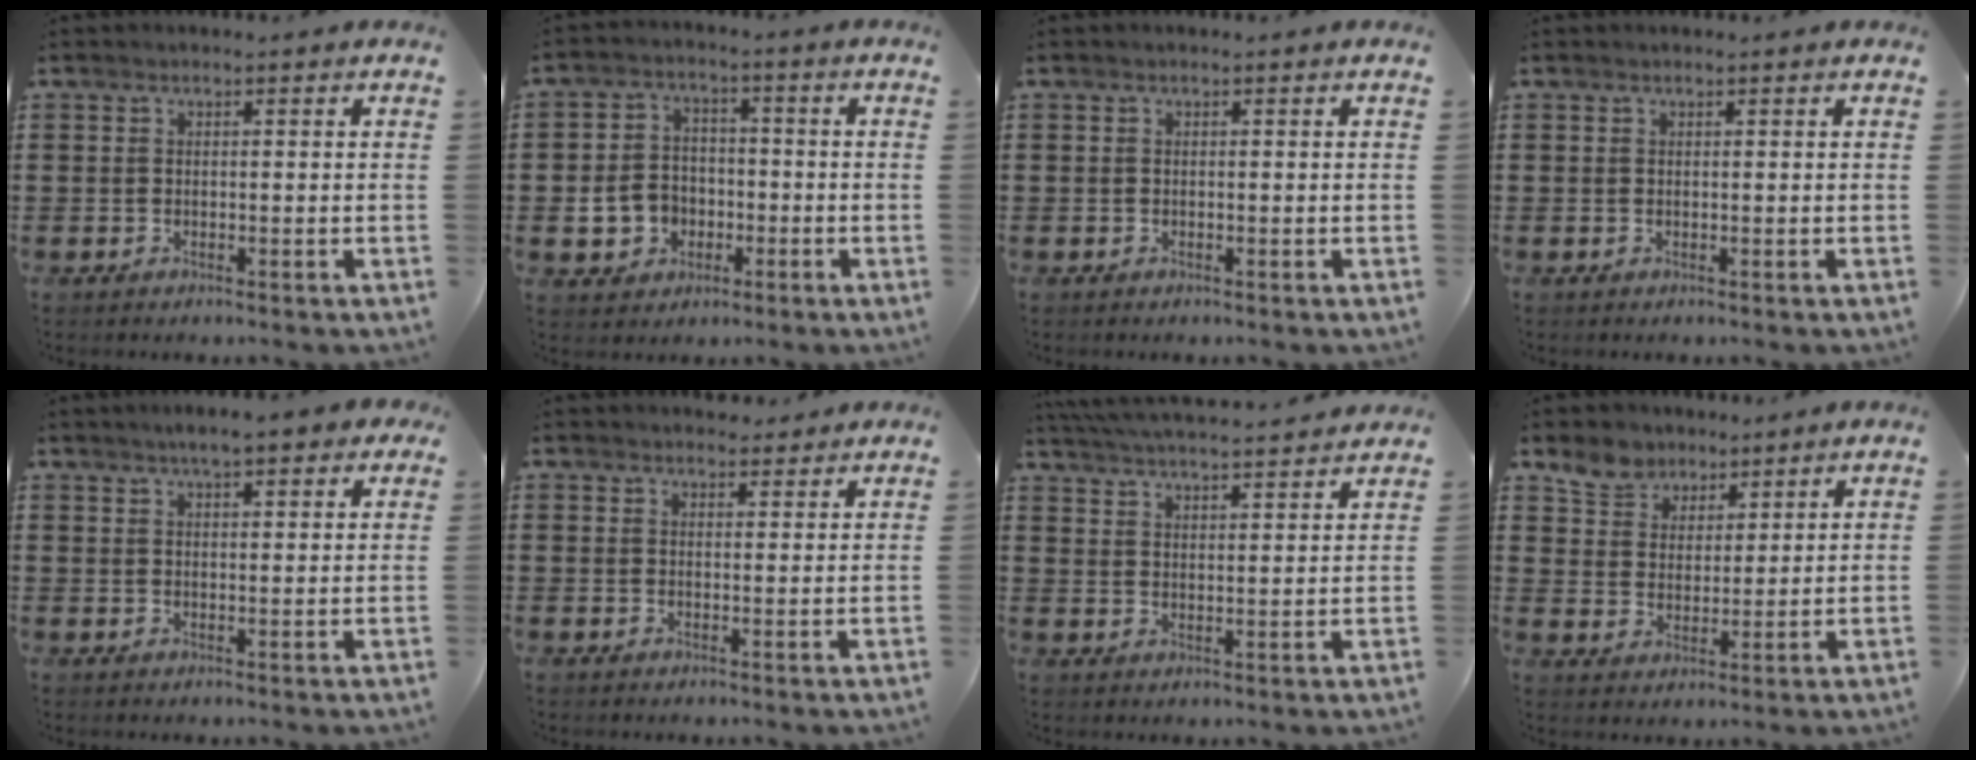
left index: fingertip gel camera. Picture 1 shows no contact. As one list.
[{"total": 6.2, "force": [-1.8, 5.1, 2.9], "torque": [-0.076, 0.010, -0.036]}, {"total": 0.0}, {"total": 0.0}, {"total": 3.8, "force": [2.8, 0.7, 2.4], "torque": [-0.046, 0.002, 0.047]}, {"total": 2.5, "force": [2.4, 0.7, 0.2], "torque": [-0.002, -0.005, 0.045]}, {"total": 5.0, "force": [4.9, -0.3, 1.1], "torque": [-0.042, -0.031, 0.085]}, {"total": 5.4, "force": [4.3, 3.2, 0.4], "torque": [-0.036, -0.003, 0.080]}]